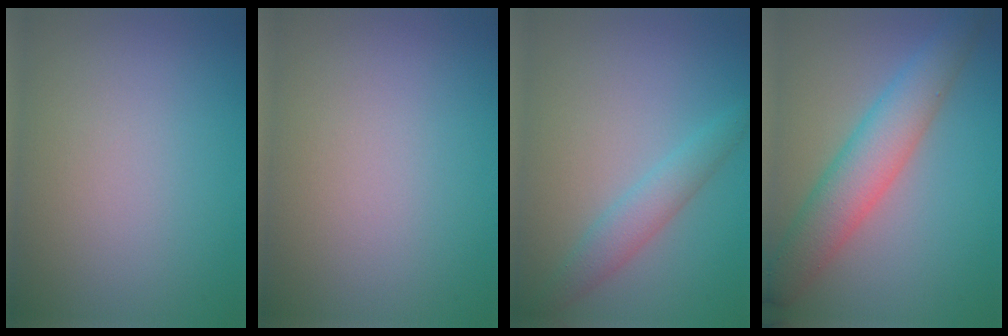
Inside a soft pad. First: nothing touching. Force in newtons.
{"total": 0.0}
{"total": 2.6, "press": 2.6, "slide": 0.1}
{"total": 5.4, "press": 5.4, "slide": 0.1}